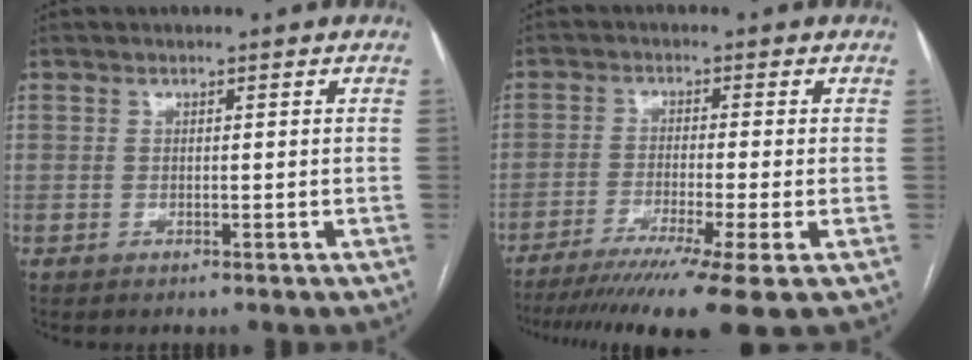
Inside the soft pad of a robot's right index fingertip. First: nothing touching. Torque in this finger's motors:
{"motor_torque": [1.35, -0.78, 0.68, 0.14]}